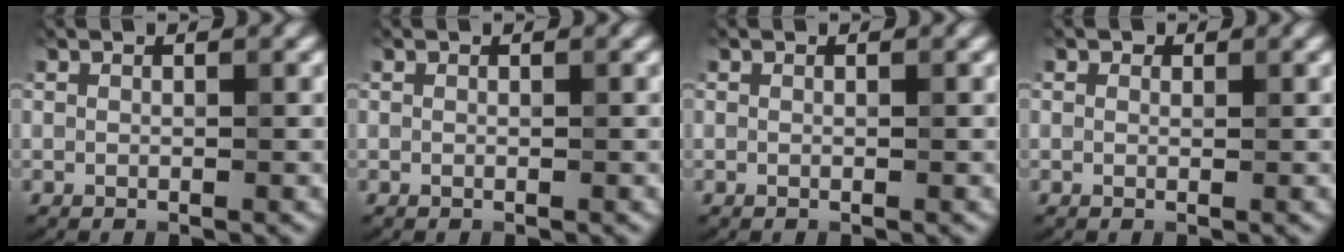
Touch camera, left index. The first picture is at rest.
{"total": 0.0}
{"total": 0.0}
{"total": 0.5, "force": [0.3, 0.4, 0.0], "torque": [0.000, -0.003, 0.004]}